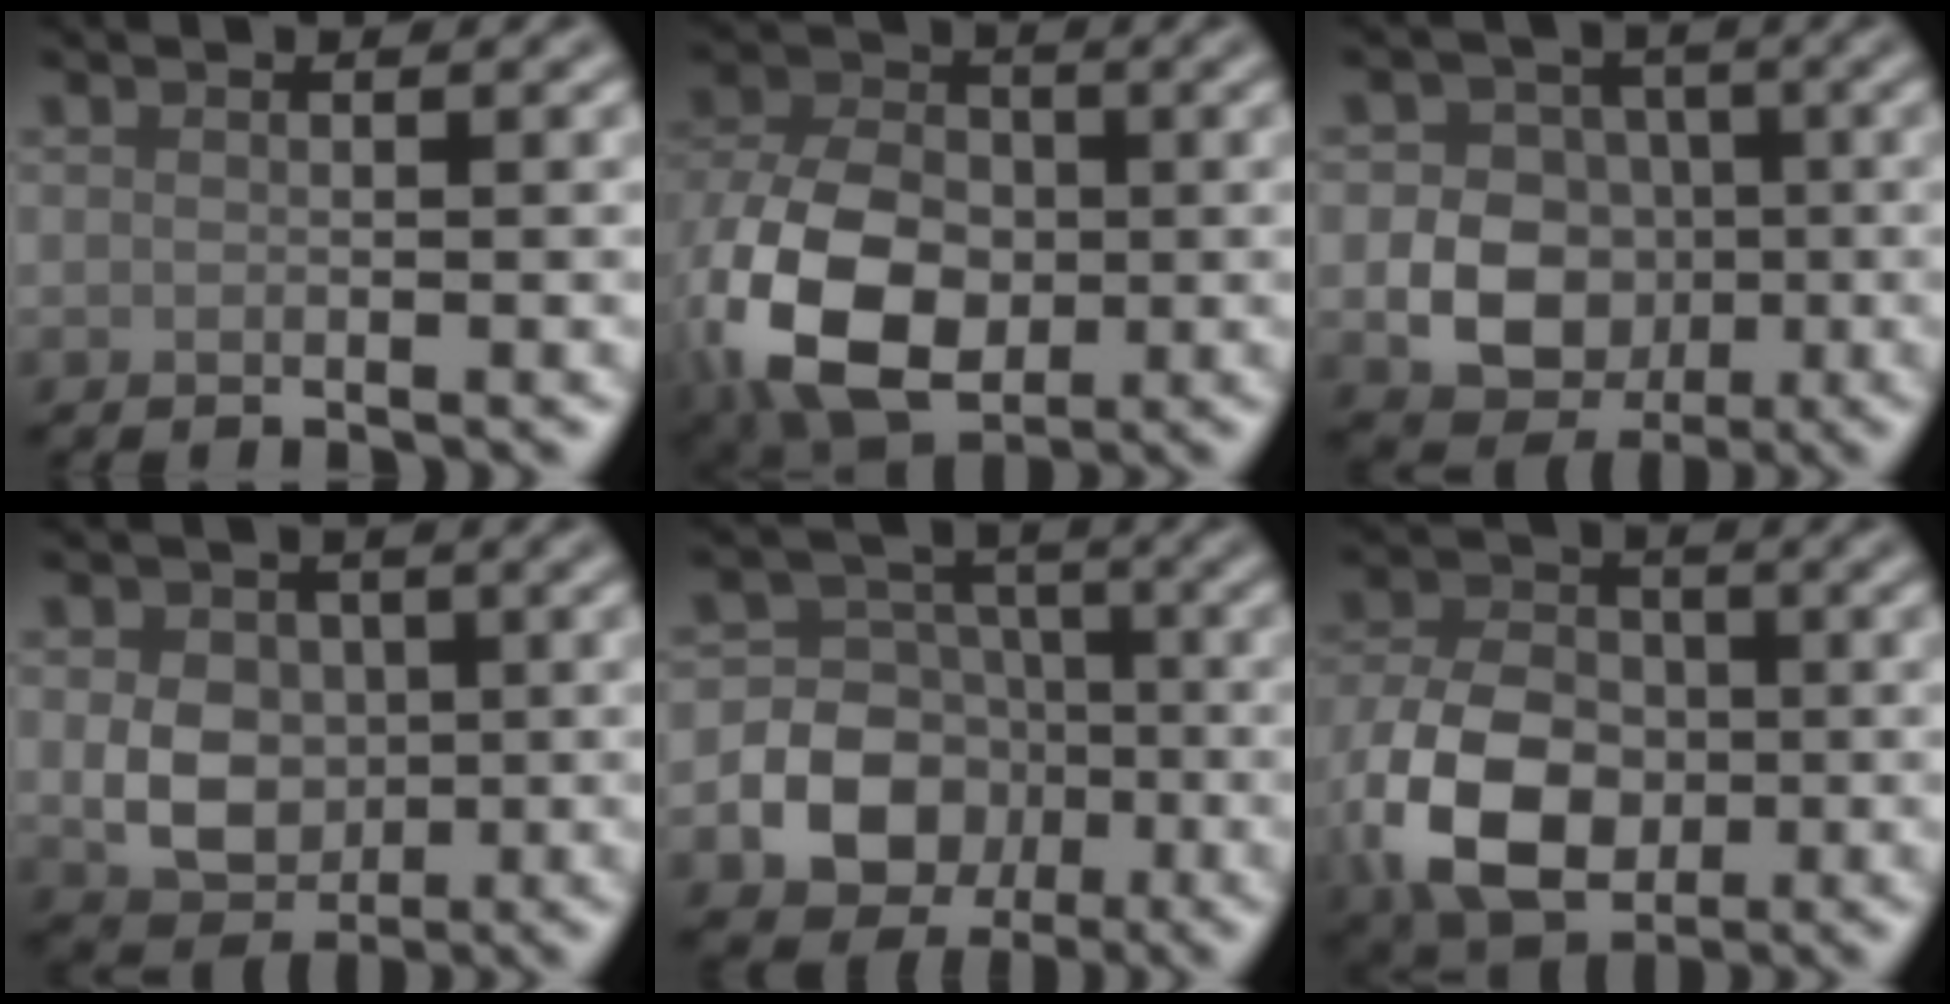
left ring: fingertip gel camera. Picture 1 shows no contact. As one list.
[{"total": 11.7, "force": [-2.9, 7.9, 8.2], "torque": [-0.178, -0.013, -0.064]}, {"total": 6.7, "force": [-1.5, 5.7, 3.2], "torque": [-0.031, -0.007, -0.049]}, {"total": 5.2, "force": [-0.1, 4.1, 3.2], "torque": [-0.057, -0.004, -0.003]}, {"total": 9.1, "force": [-2.7, 8.0, 3.4], "torque": [-0.051, -0.002, -0.076]}, {"total": 9.2, "force": [-2.6, 6.4, 6.1], "torque": [-0.131, -0.005, -0.062]}]